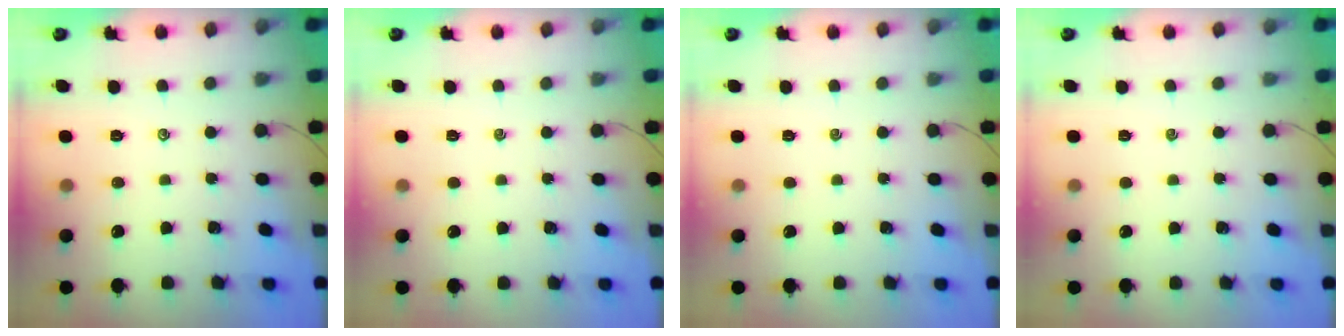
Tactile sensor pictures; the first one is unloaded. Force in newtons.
{"total": 0.0}
{"total": 0.0}
{"total": 0.0}